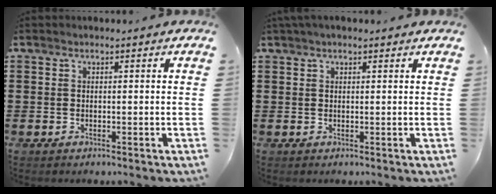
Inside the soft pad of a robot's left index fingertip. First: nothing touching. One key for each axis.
{"total": 1.1, "fx": 0.7, "fy": 0.3, "fz": 0.7, "tx": -0.015, "ty": 0.003, "tz": 0.013}